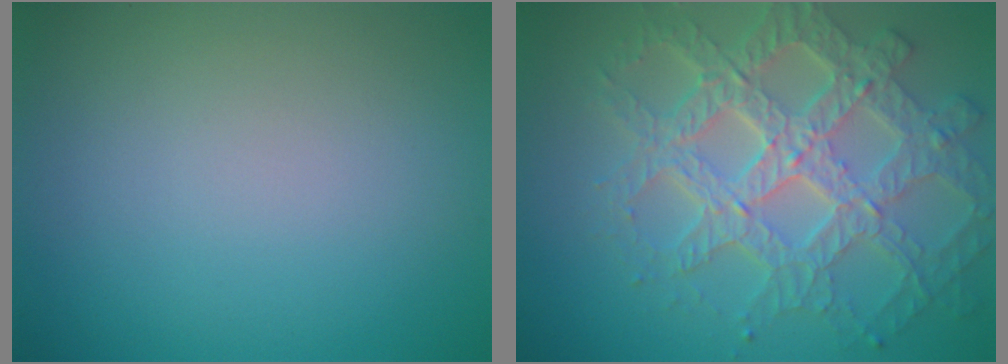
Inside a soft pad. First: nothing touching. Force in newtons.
{"total": 8.0, "press": 5.9, "slide": 5.4}